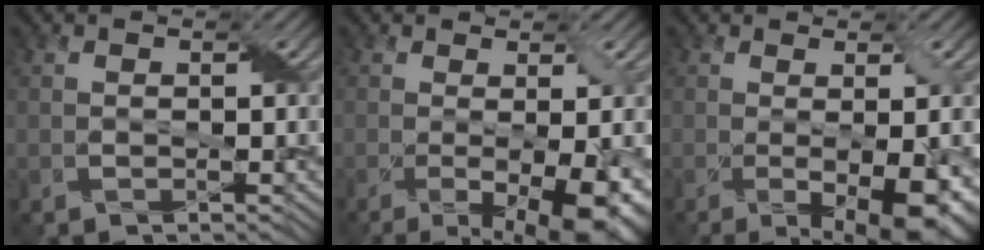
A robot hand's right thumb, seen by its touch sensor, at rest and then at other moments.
{"total": 9.7, "force": [-2.5, 3.2, 8.7], "torque": [-0.127, -0.029, -0.015]}
{"total": 9.2, "force": [-2.2, 3.1, 8.3], "torque": [-0.115, -0.029, -0.007]}